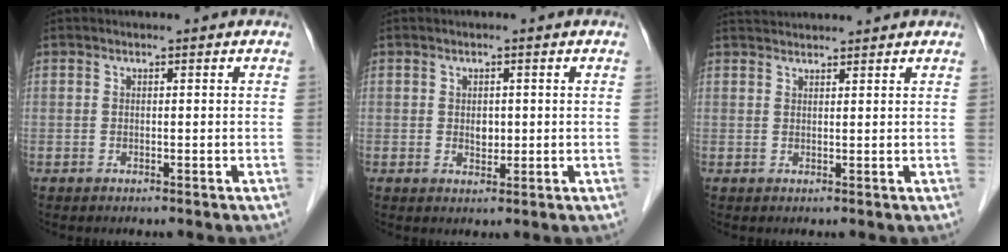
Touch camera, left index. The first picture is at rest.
{"total": 1.9, "force": [0.0, 1.3, 1.3], "torque": [-0.022, -0.004, 0.003]}
{"total": 4.5, "force": [4.5, 0.0, 0.9], "torque": [-0.015, 0.034, 0.069]}